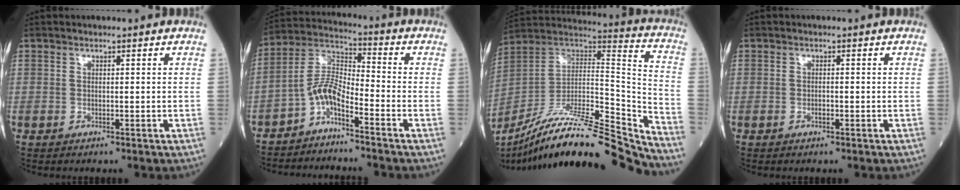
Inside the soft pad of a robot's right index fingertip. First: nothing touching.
{"total": 6.2, "force": [-4.3, 1.5, 4.2], "torque": [-0.091, 0.015, -0.091]}
{"total": 27.4, "force": [-23.9, 1.3, 13.4], "torque": [-0.191, -0.009, -0.385]}
{"total": 0.7, "force": [-0.3, 0.2, 0.6], "torque": [-0.015, -0.001, -0.003]}